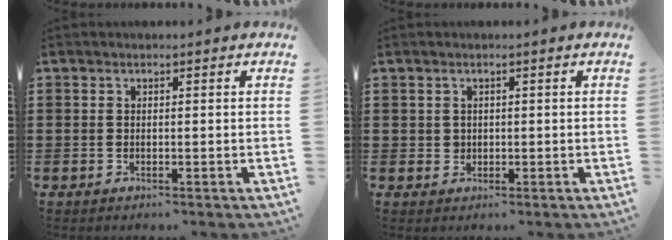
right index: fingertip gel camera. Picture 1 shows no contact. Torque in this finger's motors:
{"motor_torque": [-0.71, 1.09, 0.00, 0.01]}